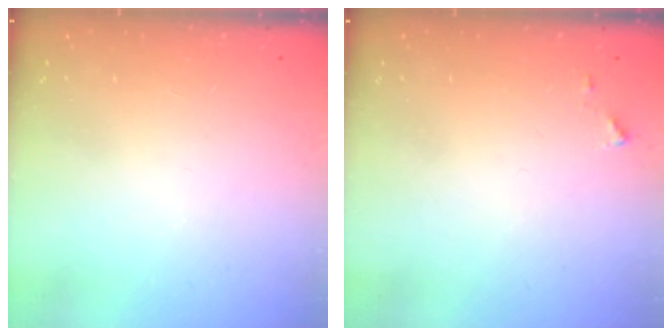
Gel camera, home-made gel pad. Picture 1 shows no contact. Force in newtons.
{"total": 4.3, "press": 4.2, "slide": 0.5}